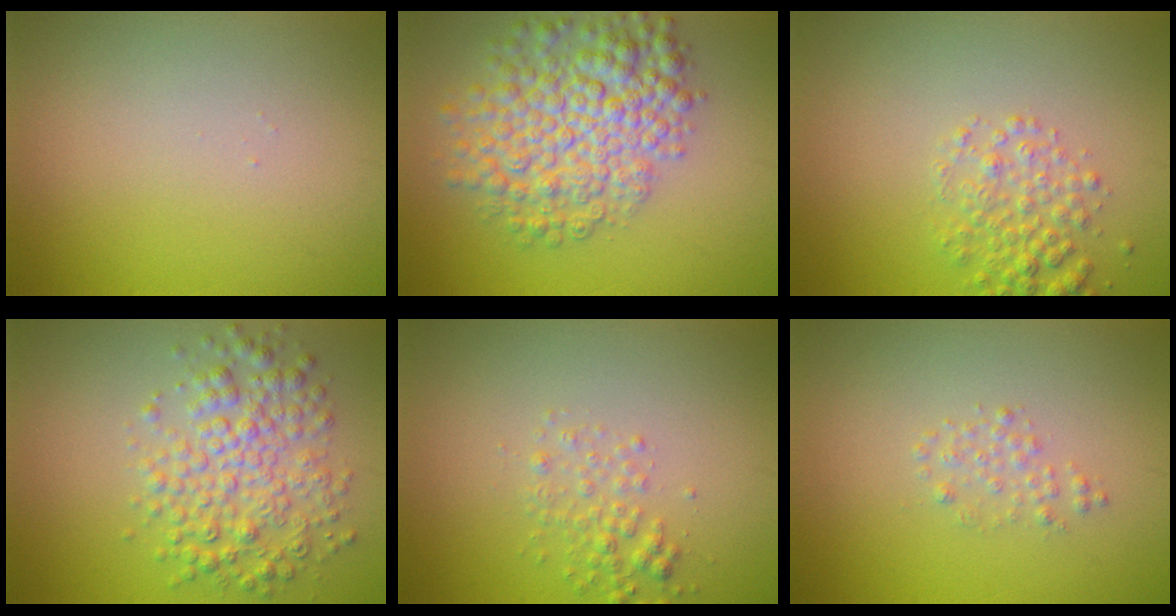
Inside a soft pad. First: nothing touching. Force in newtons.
{"total": 7.4, "press": 7.4, "slide": 0.2}
{"total": 2.9, "press": 2.9, "slide": 0.2}
{"total": 4.9, "press": 4.9, "slide": 0.0}
{"total": 2.0, "press": 2.0, "slide": 0.1}
{"total": 1.1, "press": 1.1, "slide": 0.1}